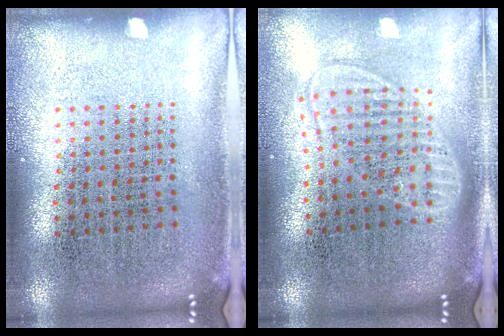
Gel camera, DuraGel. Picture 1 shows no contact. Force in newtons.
{"total": 1.9, "press": 1.6, "slide": 1.1}